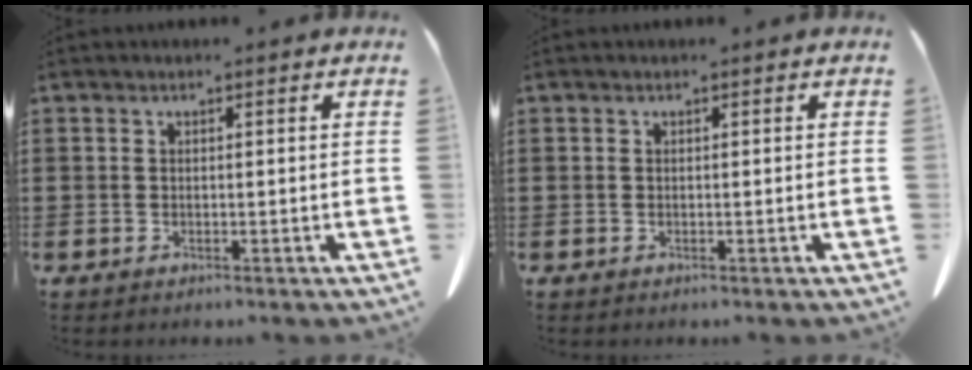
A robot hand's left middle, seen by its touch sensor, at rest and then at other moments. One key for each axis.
{"total": 0.0}